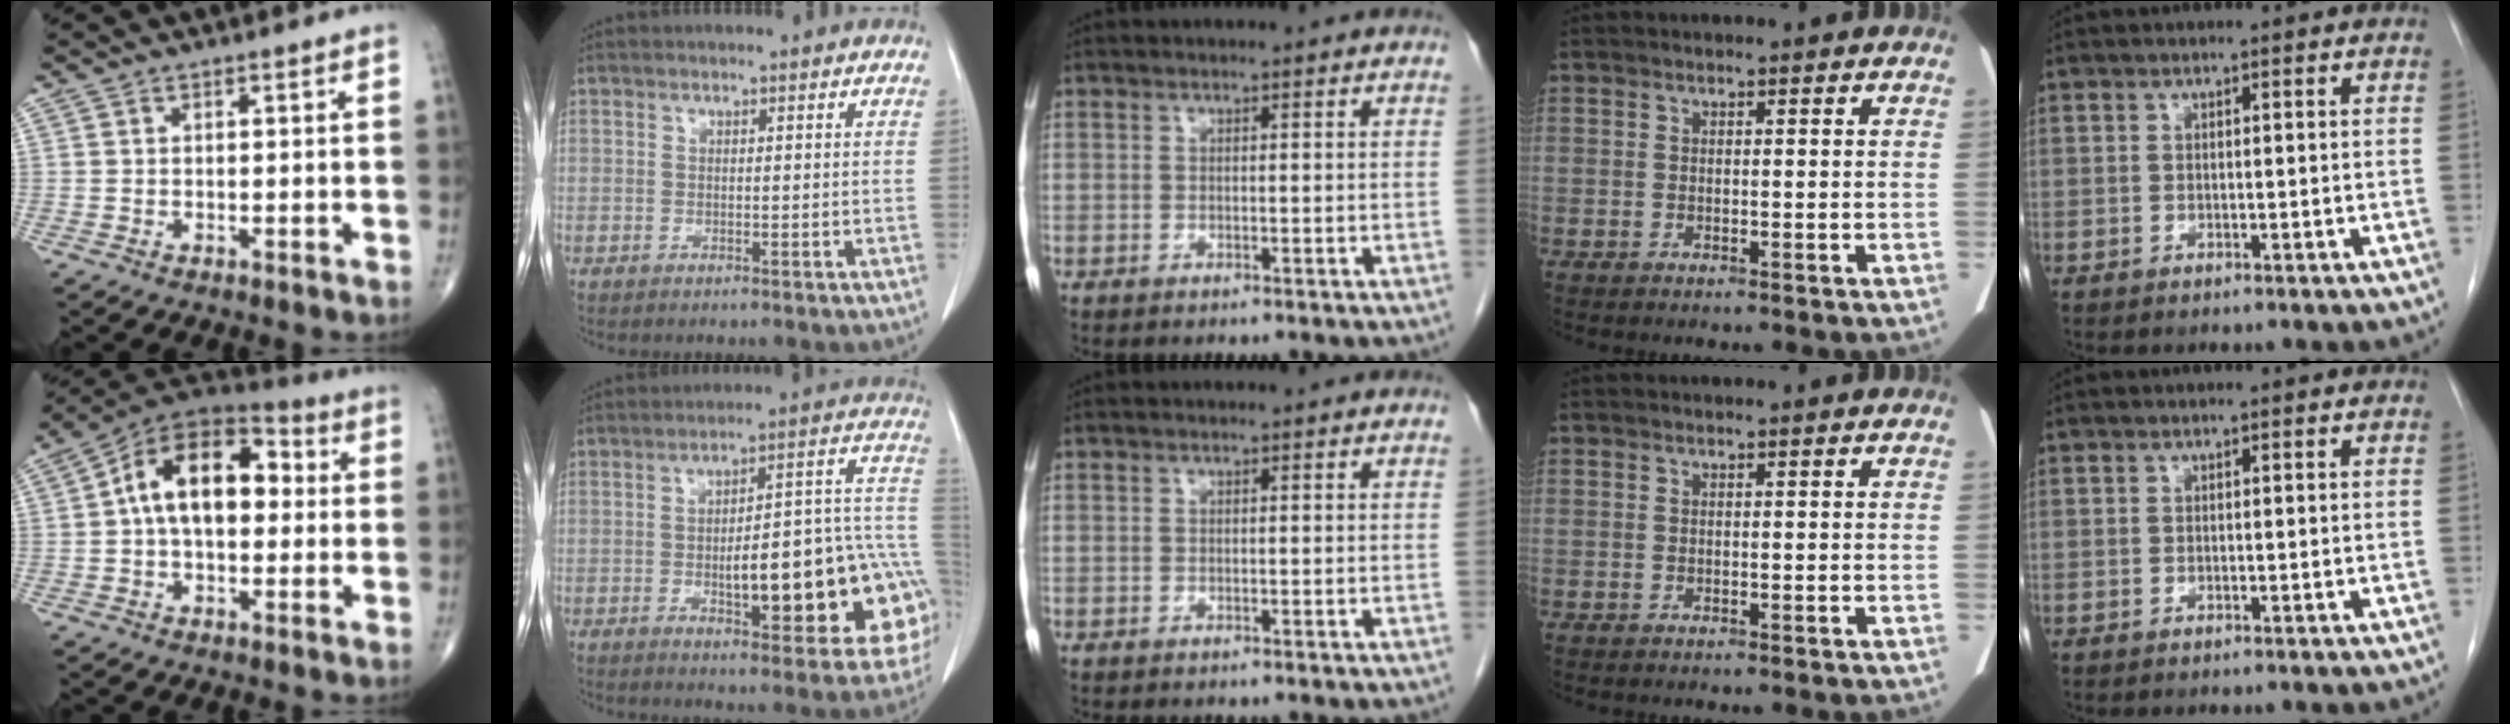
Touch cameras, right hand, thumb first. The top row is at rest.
{"thumb": {"total": 16.0, "force": [1.5, 9.7, 12.7], "torque": [-0.182, 0.039, 0.011]}, "index": {"total": 20.5, "force": [-4.6, 5.4, 19.3], "torque": [-0.173, 0.040, -0.047]}}